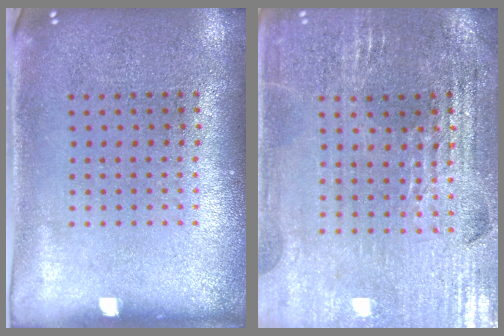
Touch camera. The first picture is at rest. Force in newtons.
{"total": 2.9, "press": 2.8, "slide": 0.5}